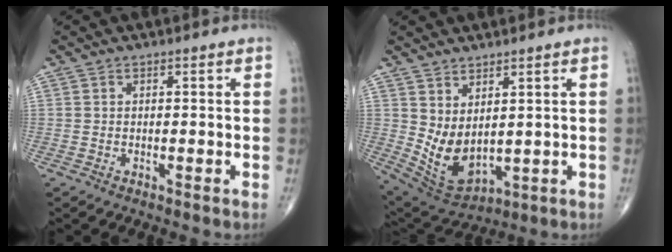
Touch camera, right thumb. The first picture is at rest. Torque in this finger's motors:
{"motor_torque": [-0.43, 0.80, 0.77, 0.28, 0.14]}